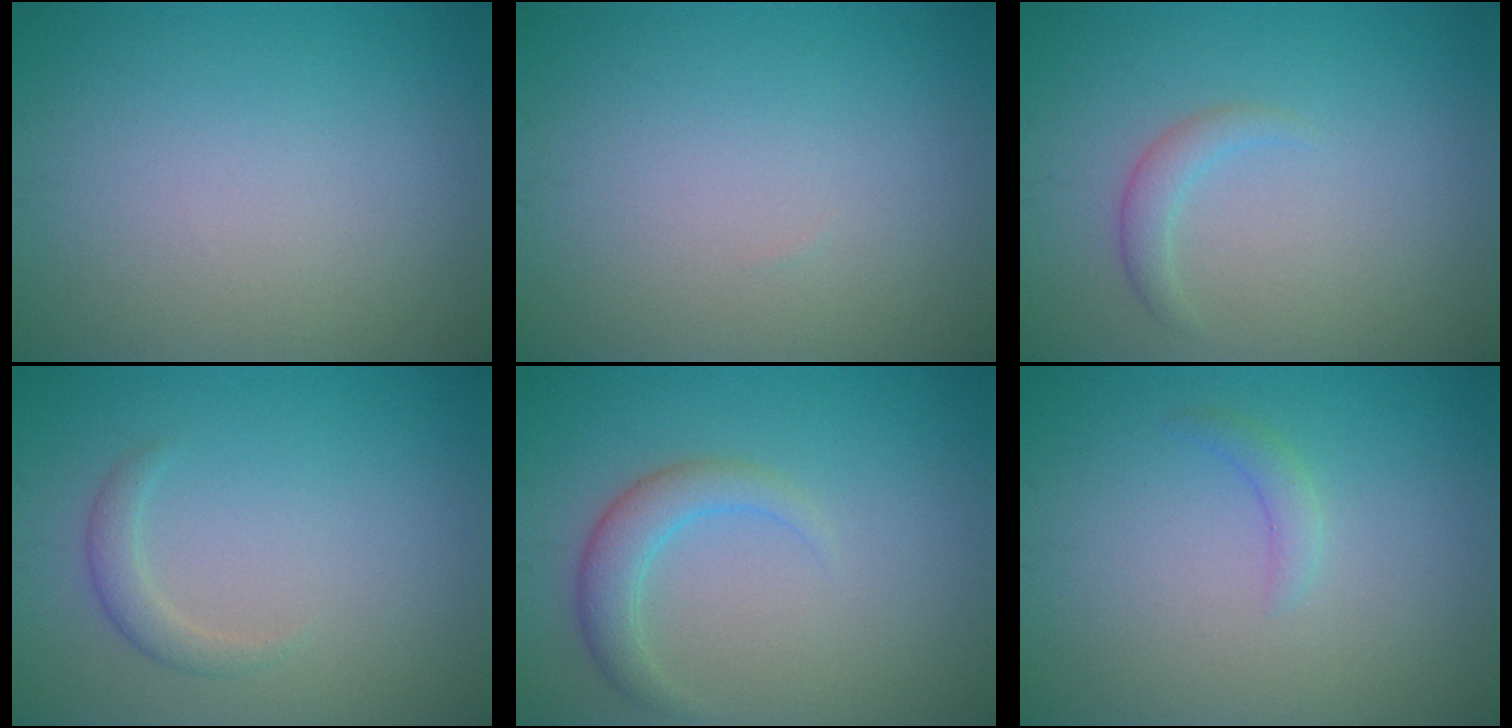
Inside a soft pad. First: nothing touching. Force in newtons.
{"total": 0.0}
{"total": 1.5, "press": 1.5, "slide": 0.2}
{"total": 1.6, "press": 1.6, "slide": 0.1}
{"total": 2.8, "press": 2.8, "slide": 0.2}
{"total": 1.2, "press": 1.2, "slide": 0.1}